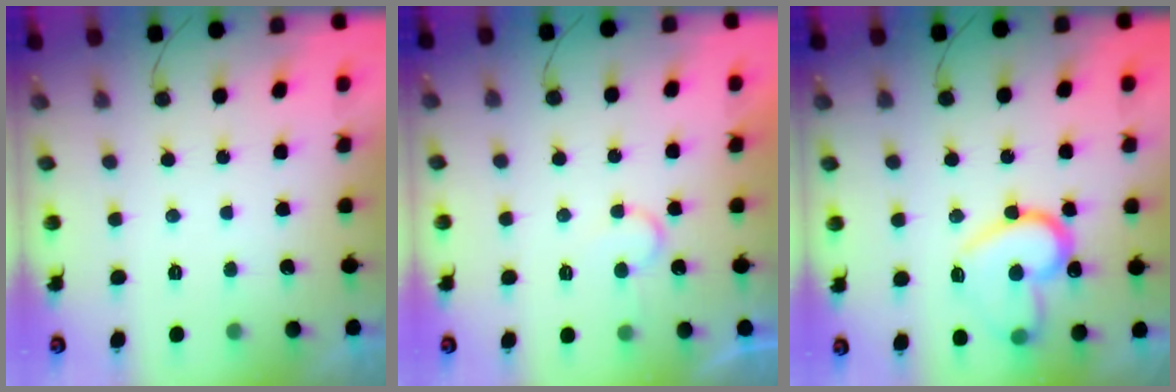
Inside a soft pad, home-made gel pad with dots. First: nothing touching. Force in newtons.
{"total": 5.1, "press": 5.1, "slide": 0.4}
{"total": 17.7, "press": 17.6, "slide": 1.2}